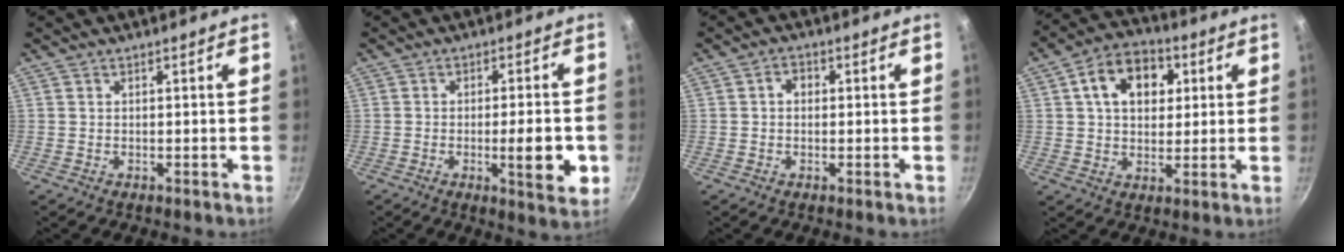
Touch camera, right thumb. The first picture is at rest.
{"total": 9.3, "force": [-2.1, 2.2, 8.7], "torque": [-0.113, 0.000, -0.029]}
{"total": 2.5, "force": [0.2, 2.0, 1.5], "torque": [-0.014, 0.008, -0.001]}
{"total": 12.3, "force": [3.6, 8.7, 7.9], "torque": [-0.096, 0.008, 0.044]}